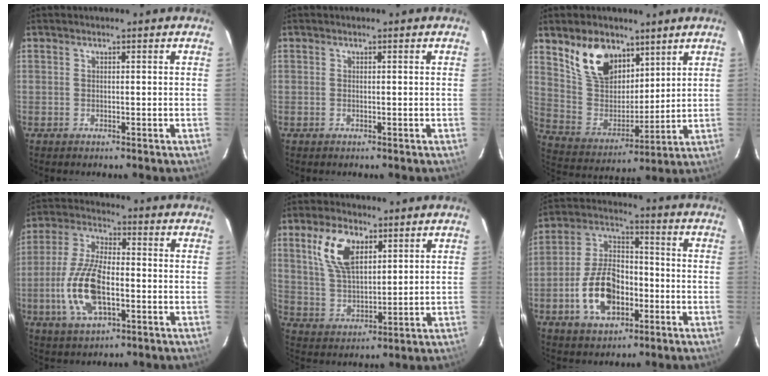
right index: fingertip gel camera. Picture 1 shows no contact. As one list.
[{"total": 0.0}, {"total": 14.4, "force": [8.8, 8.6, 7.5], "torque": [-0.153, 0.012, 0.180]}, {"total": 13.5, "force": [-3.6, 5.8, 11.6], "torque": [-0.249, 0.001, -0.068]}, {"total": 10.8, "force": [4.9, 5.7, 7.7], "torque": [-0.150, 0.014, 0.103]}, {"total": 13.2, "force": [-4.8, 7.8, 9.5], "torque": [-0.193, 0.019, -0.078]}]